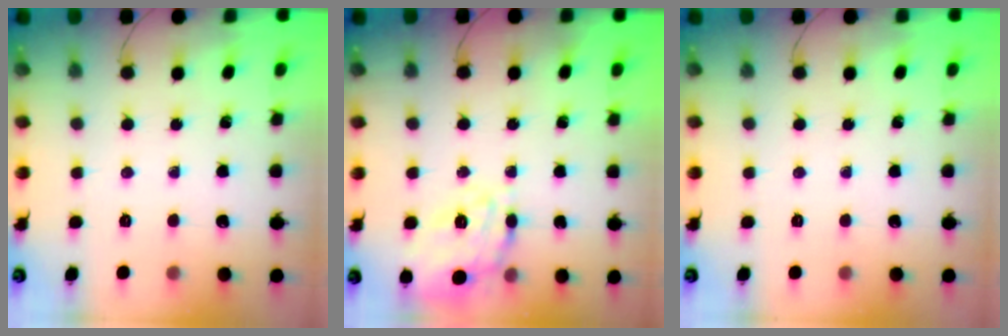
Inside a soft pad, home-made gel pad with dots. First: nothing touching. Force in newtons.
{"total": 17.9, "press": 17.8, "slide": 0.5}
{"total": 0.0}